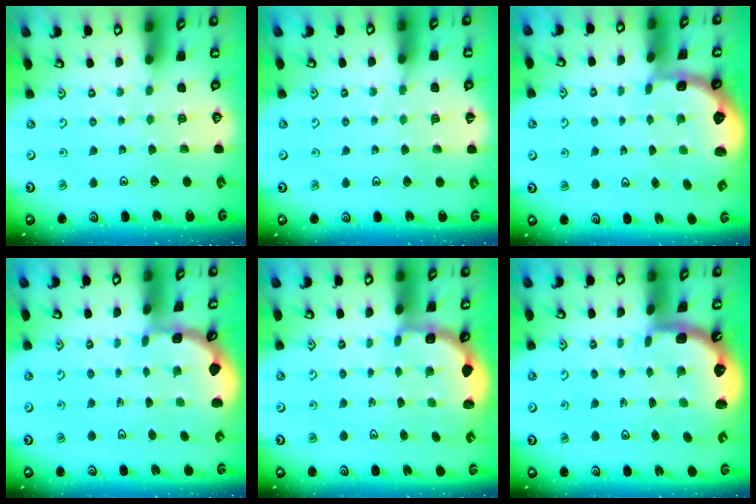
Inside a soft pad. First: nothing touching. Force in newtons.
{"total": 2.7, "press": 2.7, "slide": 0.4}
{"total": 2.5, "press": 1.8, "slide": 1.8}
{"total": 1.6, "press": 1.5, "slide": 0.2}
{"total": 2.8, "press": 2.5, "slide": 1.4}
{"total": 2.7, "press": 1.4, "slide": 2.3}